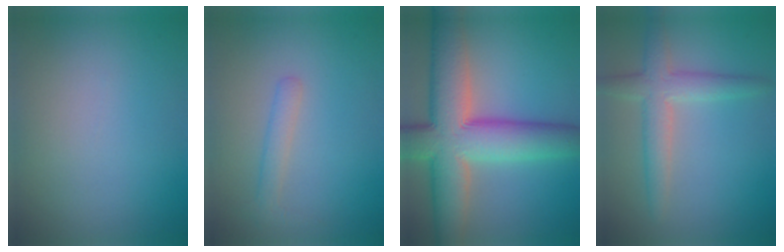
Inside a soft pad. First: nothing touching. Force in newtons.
{"total": 1.6, "press": 1.6, "slide": 0.0}
{"total": 11.8, "press": 11.8, "slide": 0.8}
{"total": 3.7, "press": 3.7, "slide": 0.2}